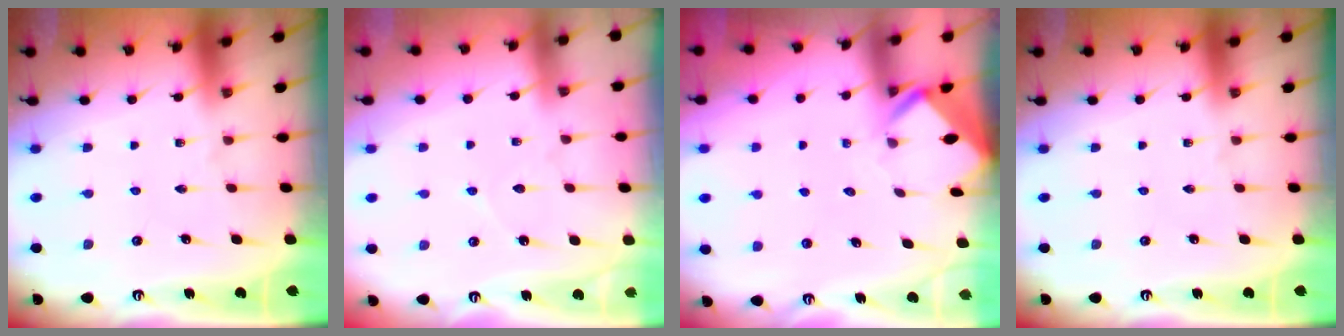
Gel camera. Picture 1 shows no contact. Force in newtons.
{"total": 4.1, "press": 4.0, "slide": 0.3}
{"total": 2.4, "press": 2.4, "slide": 0.1}
{"total": 0.0}